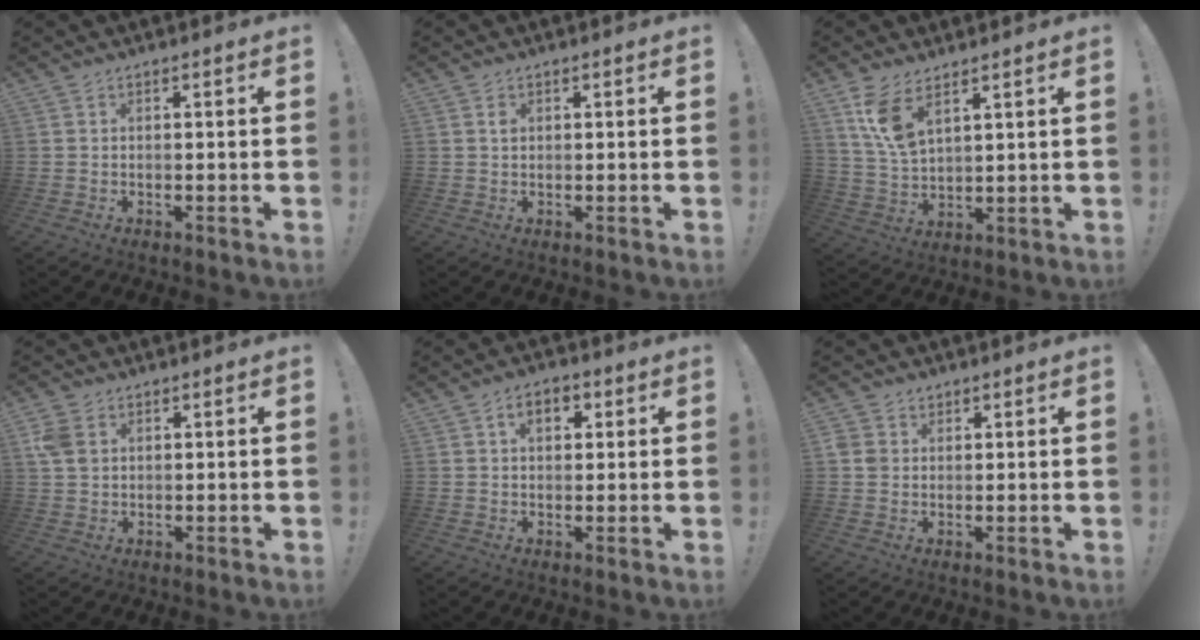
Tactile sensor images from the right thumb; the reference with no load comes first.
{"total": 1.0, "force": [0.3, 0.7, 0.7], "torque": [-0.010, 0.001, 0.004]}
{"total": 9.3, "force": [5.7, 4.0, 6.1], "torque": [-0.115, -0.028, 0.106]}
{"total": 5.7, "force": [1.7, 4.3, 3.4], "torque": [-0.061, 0.003, 0.035]}
{"total": 5.4, "force": [1.7, 3.6, 3.6], "torque": [-0.052, 0.006, 0.028]}
{"total": 3.9, "force": [1.5, 3.4, 1.3], "torque": [-0.017, -0.002, 0.029]}